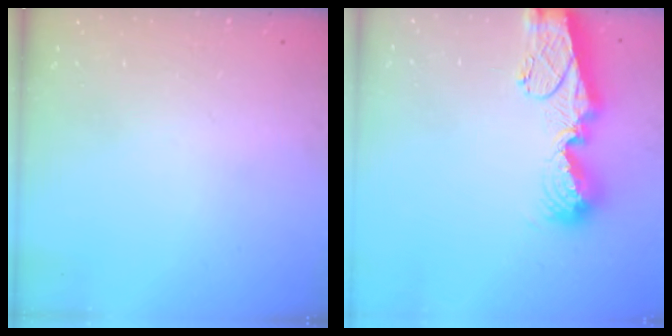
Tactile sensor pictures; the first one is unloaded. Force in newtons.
{"total": 12.9, "press": 12.9, "slide": 1.4}